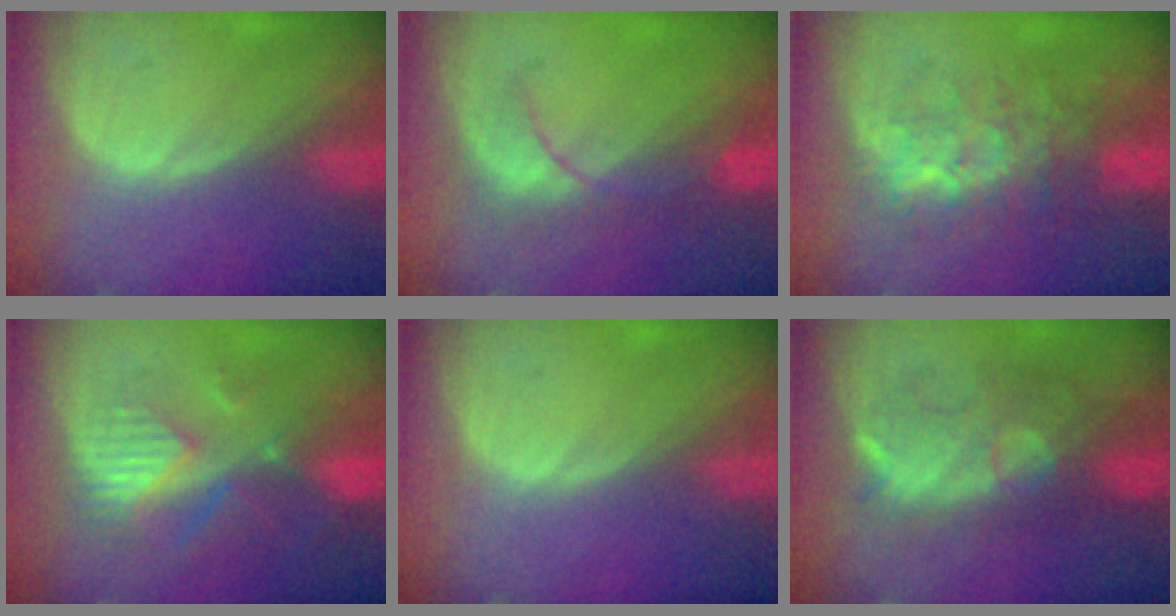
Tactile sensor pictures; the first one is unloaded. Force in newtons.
{"total": 5.1, "press": 5.1, "slide": 0.7}
{"total": 7.9, "press": 7.8, "slide": 1.5}
{"total": 8.6, "press": 8.1, "slide": 3.1}
{"total": 0.0}
{"total": 9.0, "press": 9.0, "slide": 1.2}